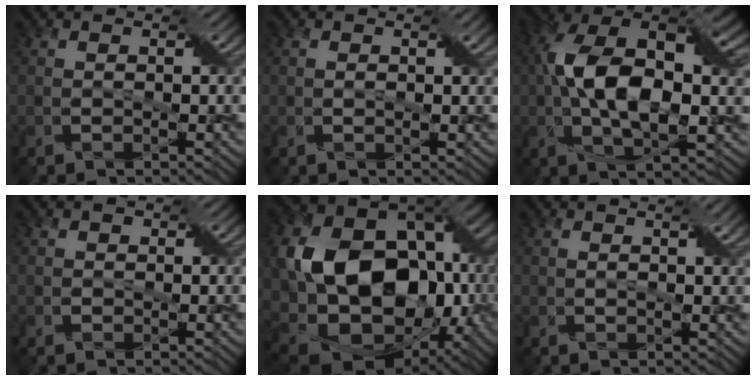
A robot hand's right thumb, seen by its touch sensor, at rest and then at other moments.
{"total": 1.2, "force": [0.4, 0.5, 1.0], "torque": [-0.023, 0.000, 0.010]}
{"total": 14.2, "force": [1.3, 7.3, 12.1], "torque": [-0.237, 0.009, 0.022]}
{"total": 0.9, "force": [-0.1, 0.8, 0.2], "torque": [-0.007, -0.002, -0.003]}
{"total": 20.0, "force": [-0.6, 14.9, 13.3], "torque": [-0.288, -0.030, 0.015]}
{"total": 1.7, "force": [0.8, 0.3, 1.4], "torque": [-0.027, 0.002, 0.016]}